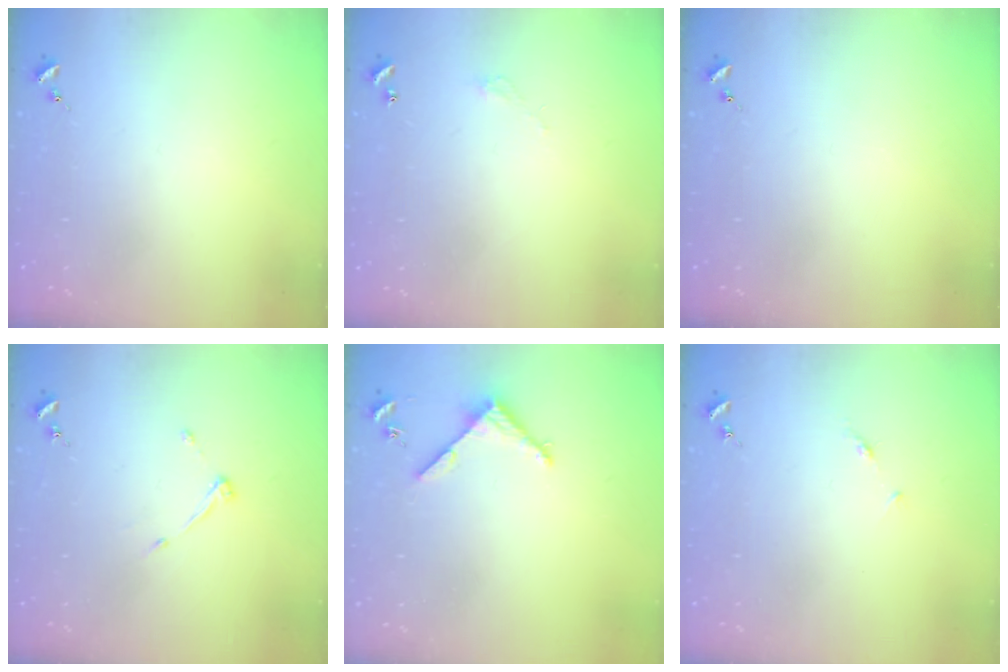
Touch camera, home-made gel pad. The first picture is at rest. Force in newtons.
{"total": 2.7, "press": 2.7, "slide": 0.2}
{"total": 0.0}
{"total": 4.0, "press": 4.0, "slide": 0.6}
{"total": 3.6, "press": 3.6, "slide": 0.3}
{"total": 3.9, "press": 3.8, "slide": 0.5}